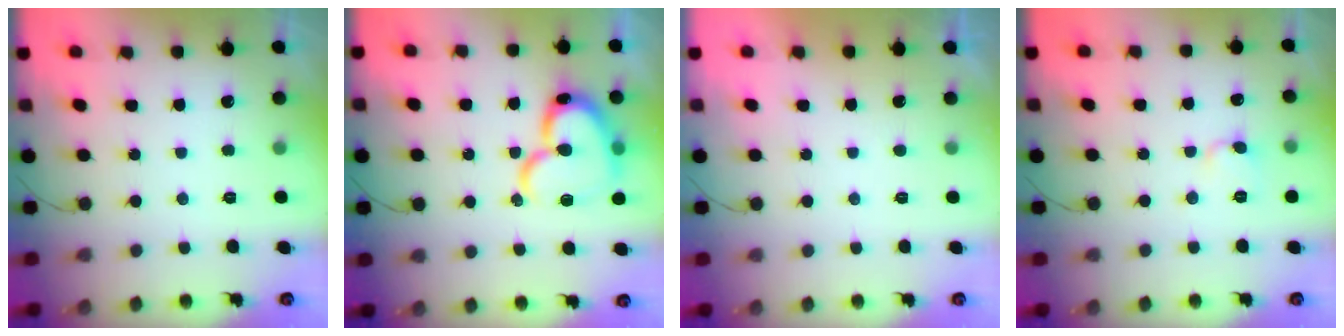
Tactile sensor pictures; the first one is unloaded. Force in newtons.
{"total": 19.2, "press": 19.1, "slide": 2.0}
{"total": 1.0, "press": 1.0, "slide": 0.2}
{"total": 4.8, "press": 4.8, "slide": 0.3}